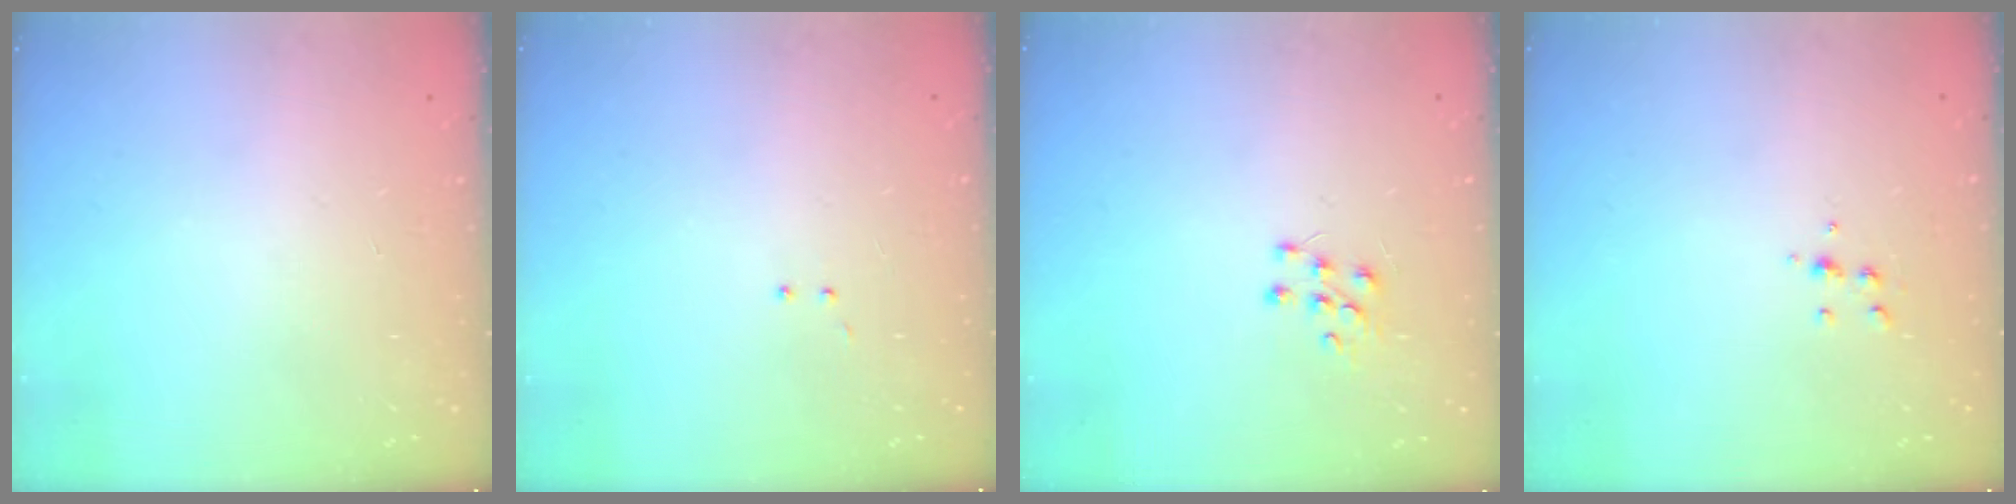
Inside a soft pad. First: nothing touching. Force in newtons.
{"total": 3.0, "press": 2.9, "slide": 0.7}
{"total": 6.3, "press": 6.3, "slide": 0.5}
{"total": 5.3, "press": 5.3, "slide": 0.5}